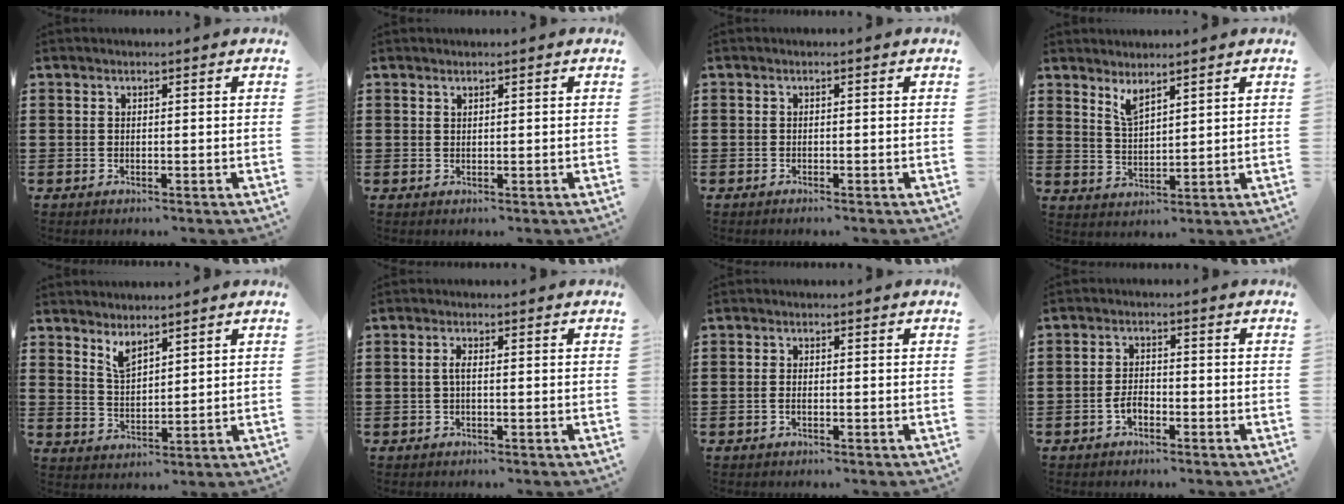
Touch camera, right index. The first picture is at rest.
{"total": 0.5, "force": [0.4, 0.2, 0.1], "torque": [-0.003, 0.002, 0.009]}
{"total": 0.7, "force": [-0.7, -0.1, 0.1], "torque": [-0.002, -0.003, -0.014]}
{"total": 3.3, "force": [2.8, 0.7, 1.5], "torque": [-0.036, -0.003, 0.051]}
{"total": 3.5, "force": [3.0, 1.1, 1.4], "torque": [-0.036, -0.001, 0.056]}
{"total": 1.6, "force": [-0.3, 0.4, 1.5], "torque": [-0.037, -0.002, -0.008]}
{"total": 0.9, "force": [-0.4, 0.1, 0.8], "torque": [-0.018, -0.008, -0.006]}
{"total": 2.6, "force": [-1.3, 1.2, 1.8], "torque": [-0.045, -0.001, -0.027]}